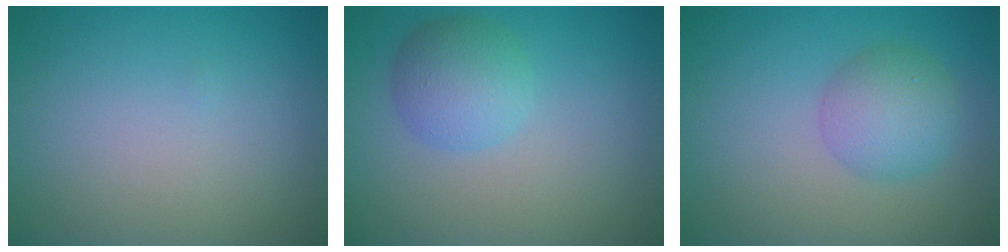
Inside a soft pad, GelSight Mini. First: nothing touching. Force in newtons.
{"total": 3.5, "press": 3.5, "slide": 0.1}
{"total": 3.7, "press": 3.7, "slide": 0.1}